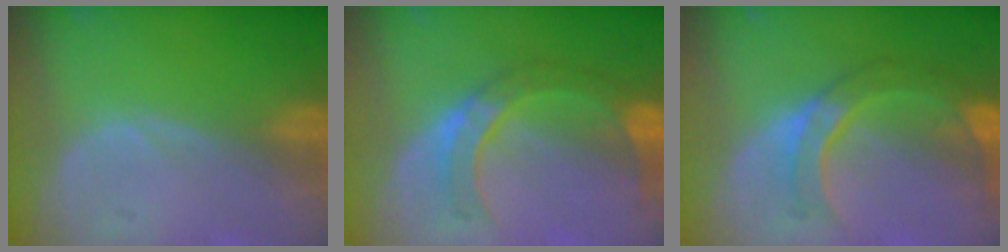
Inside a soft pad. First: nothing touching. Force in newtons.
{"total": 7.1, "press": 7.0, "slide": 0.8}
{"total": 8.9, "press": 7.9, "slide": 4.0}